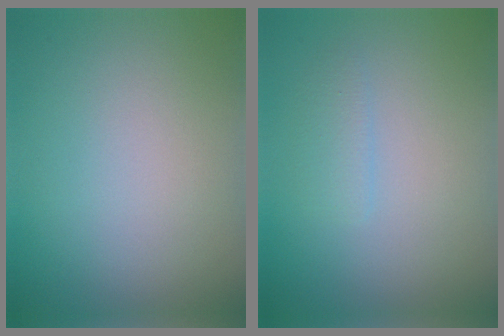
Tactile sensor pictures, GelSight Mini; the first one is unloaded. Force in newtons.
{"total": 1.1, "press": 1.1, "slide": 0.1}